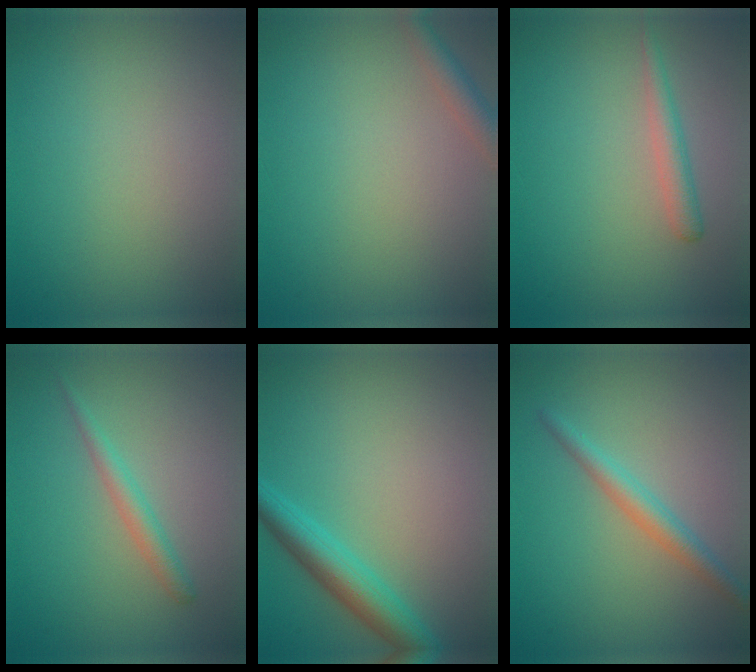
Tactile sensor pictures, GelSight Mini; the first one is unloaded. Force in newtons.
{"total": 2.0, "press": 2.0, "slide": 0.1}
{"total": 1.7, "press": 1.7, "slide": 0.1}
{"total": 1.7, "press": 1.7, "slide": 0.1}
{"total": 4.1, "press": 4.1, "slide": 0.2}
{"total": 2.5, "press": 2.5, "slide": 0.0}